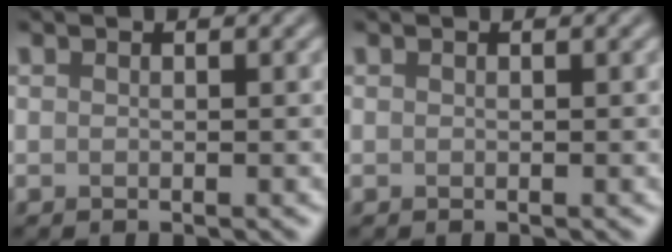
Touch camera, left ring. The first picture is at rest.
{"total": 0.0}